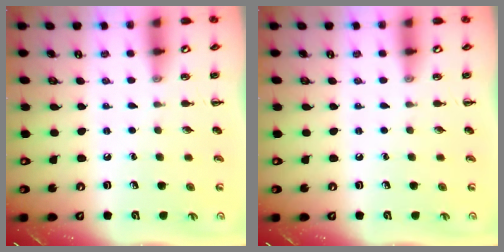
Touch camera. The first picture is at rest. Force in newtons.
{"total": 0.0}